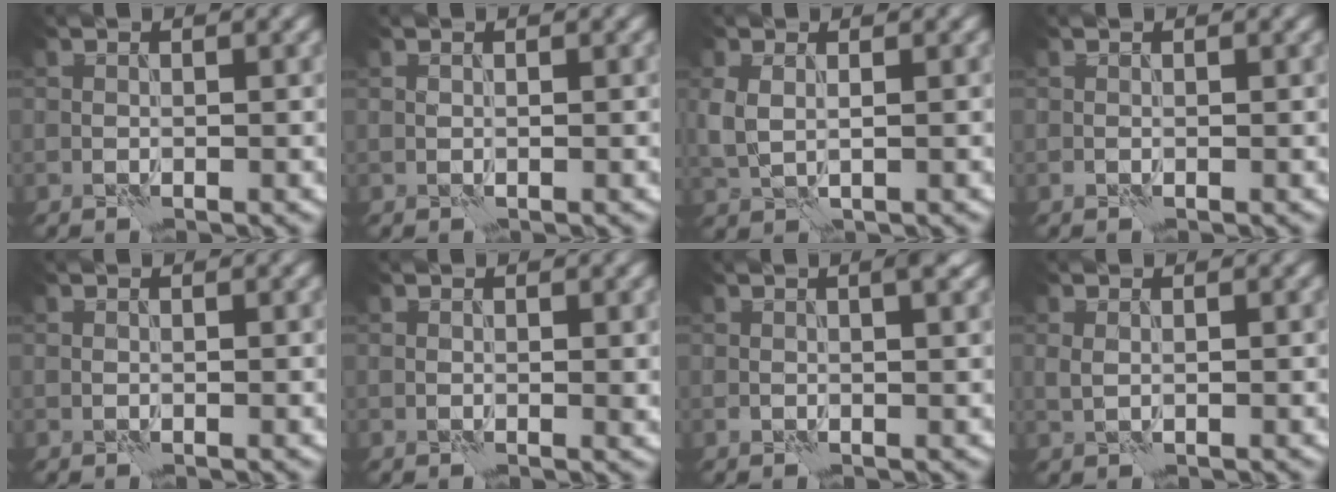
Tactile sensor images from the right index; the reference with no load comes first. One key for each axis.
{"total": 0.0}
{"total": 2.2, "fx": 0.5, "fy": 1.2, "fz": 1.7, "tx": -0.046, "ty": -0.001, "tz": 0.012}
{"total": 0.6, "fx": -0.3, "fy": 0.3, "fz": 0.4, "tx": -0.011, "ty": 0.001, "tz": -0.009}
{"total": 0.0}
{"total": 0.7, "fx": 0.2, "fy": 0.3, "fz": 0.7, "tx": -0.005, "ty": -0.004, "tz": 0.002}
{"total": 1.9, "fx": 0.3, "fy": 0.5, "fz": 1.8, "tx": -0.025, "ty": 0.001, "tz": 0.001}
{"total": 0.7, "fx": 0.3, "fy": 0.3, "fz": 0.5, "tx": -0.011, "ty": -0.002, "tz": 0.009}